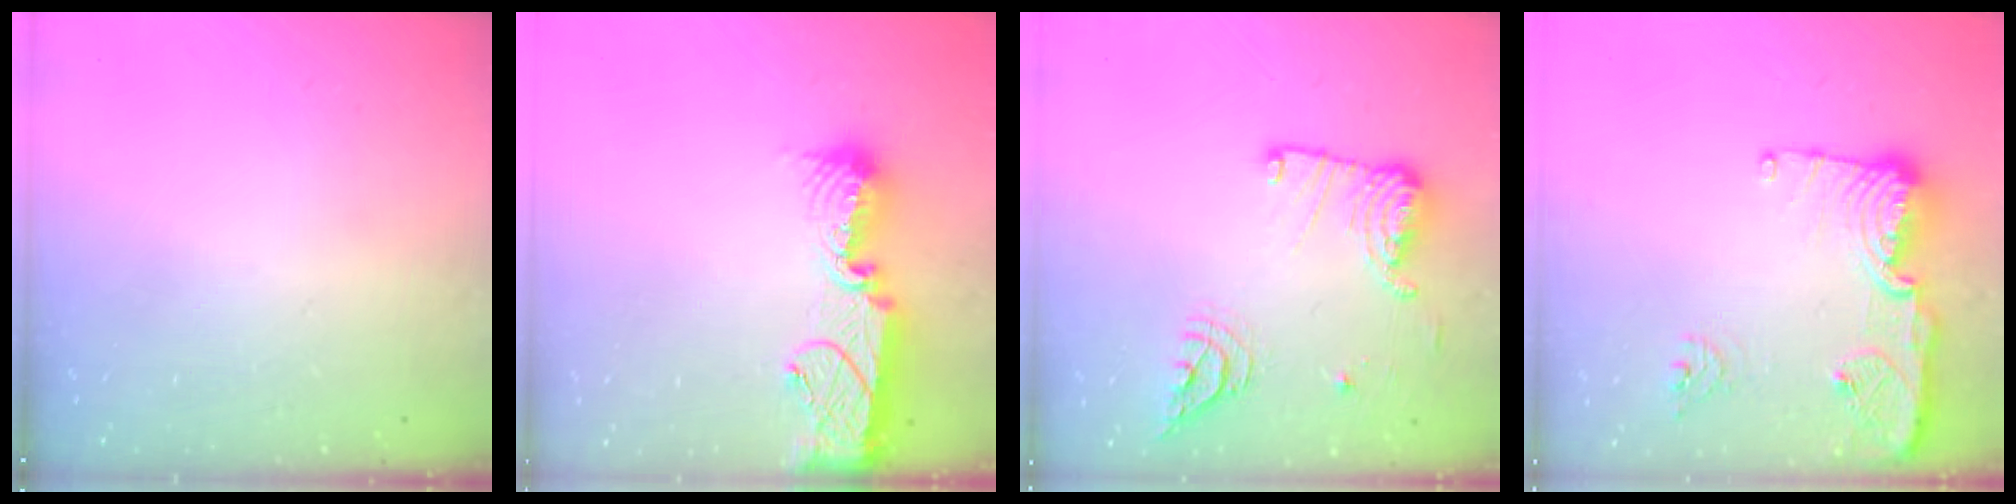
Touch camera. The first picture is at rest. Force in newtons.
{"total": 13.4, "press": 13.2, "slide": 2.3}
{"total": 15.8, "press": 15.0, "slide": 4.9}
{"total": 14.8, "press": 14.7, "slide": 1.5}